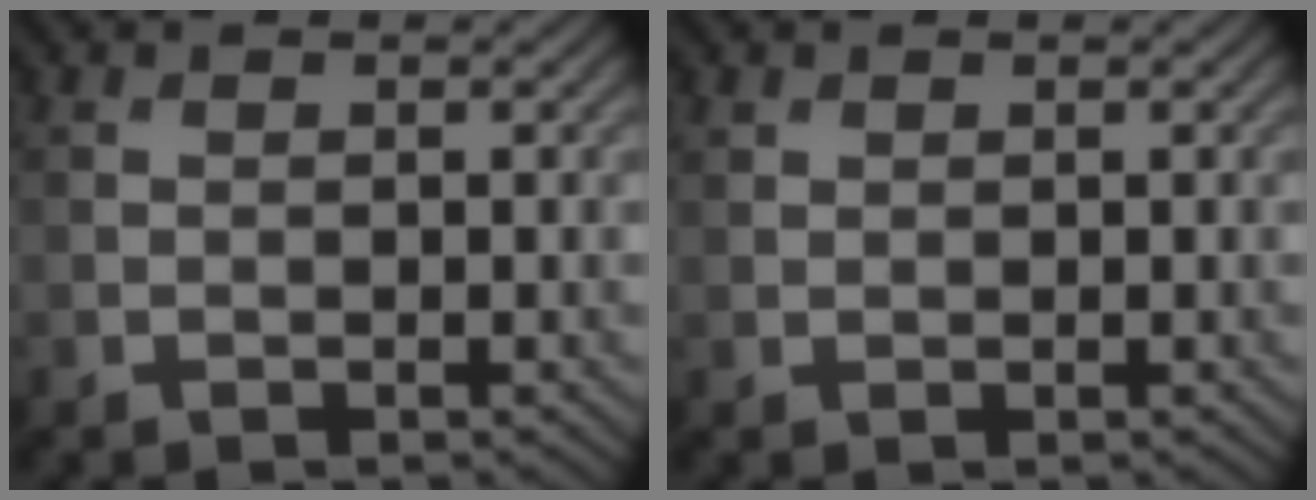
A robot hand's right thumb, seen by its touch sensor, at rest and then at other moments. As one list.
[{"total": 0.6, "force": [0.5, 0.4, 0.2], "torque": [-0.004, -0.002, 0.013]}]